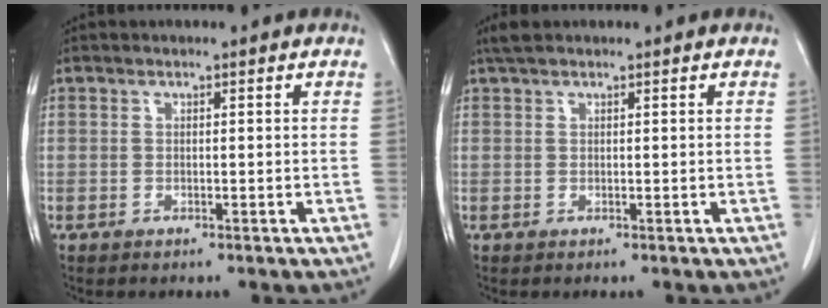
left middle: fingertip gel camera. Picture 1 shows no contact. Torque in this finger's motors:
{"motor_torque": [0.25, -0.21, 0.02, 0.01]}